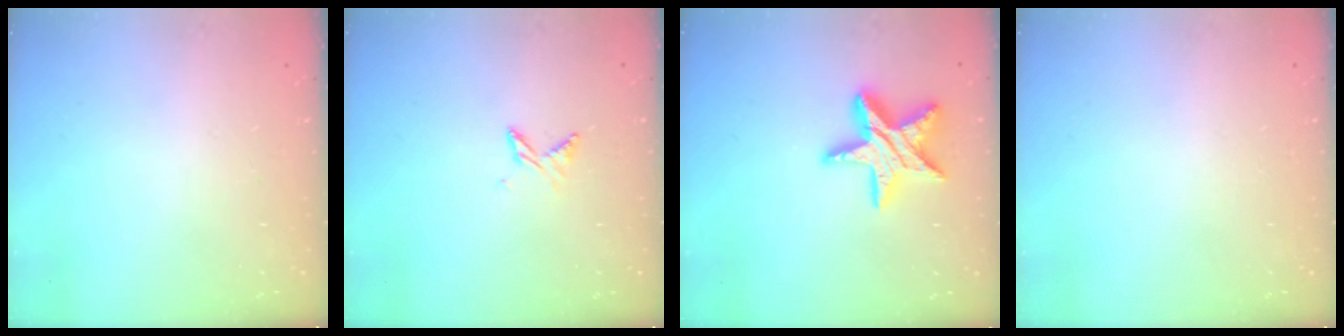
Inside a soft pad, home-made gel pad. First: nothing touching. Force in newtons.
{"total": 5.3, "press": 5.2, "slide": 0.7}
{"total": 15.6, "press": 15.6, "slide": 1.0}
{"total": 0.0}